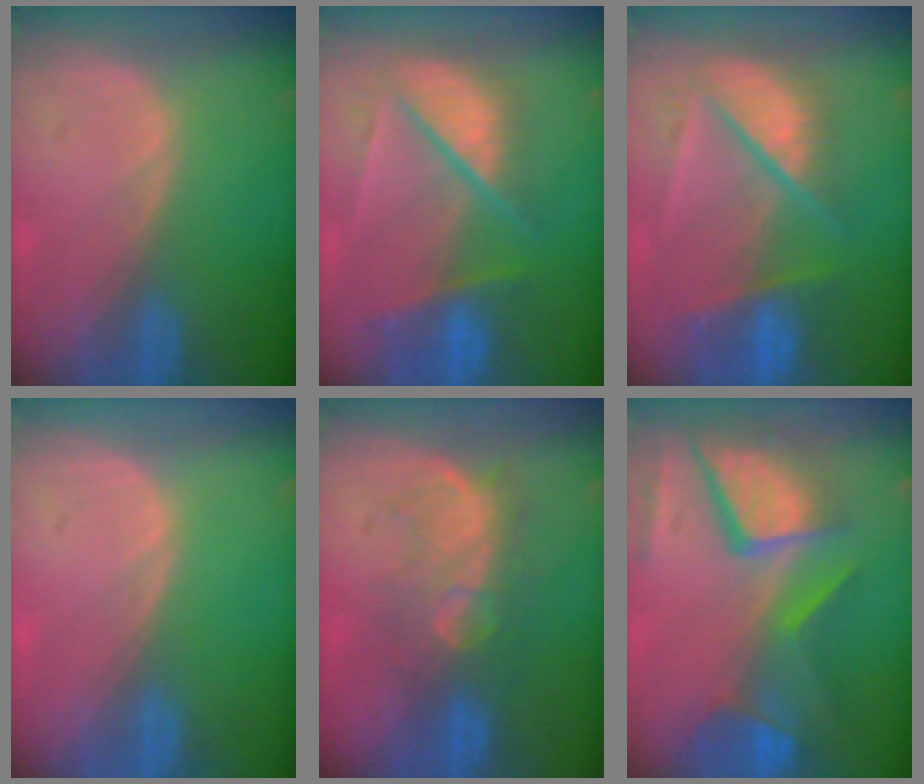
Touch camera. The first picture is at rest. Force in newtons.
{"total": 9.3, "press": 8.1, "slide": 4.5}
{"total": 9.5, "press": 8.2, "slide": 4.7}
{"total": 0.0}
{"total": 8.0, "press": 7.8, "slide": 1.9}
{"total": 12.1, "press": 9.9, "slide": 6.9}